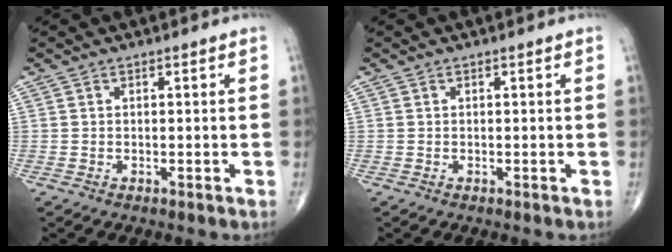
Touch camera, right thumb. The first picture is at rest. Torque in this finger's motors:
{"motor_torque": [-0.03, 0.03, -0.02, 0.02, 0.02]}